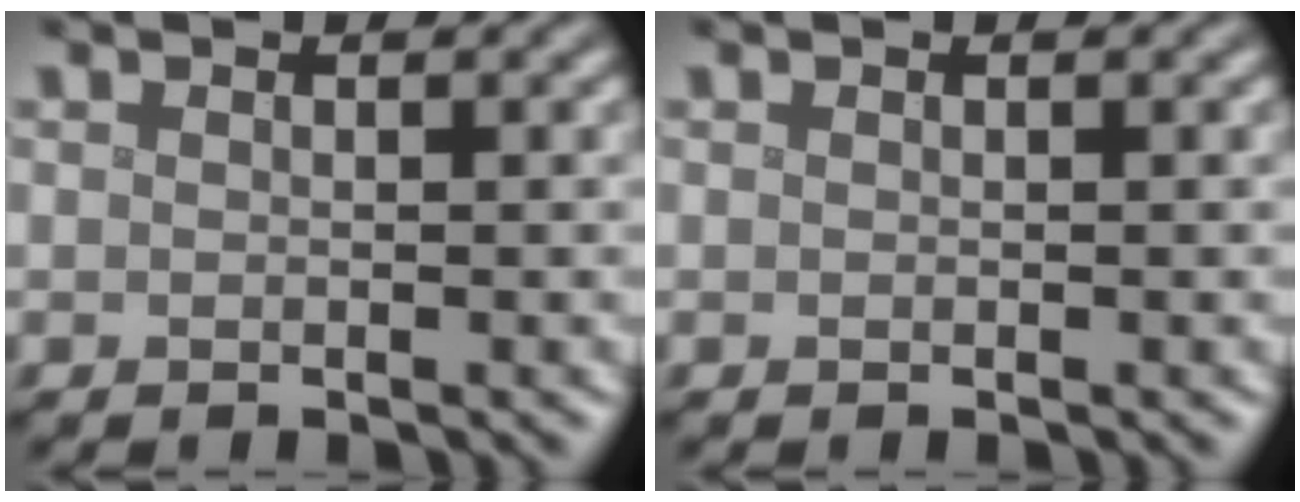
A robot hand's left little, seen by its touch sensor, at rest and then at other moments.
{"total": 0.0}